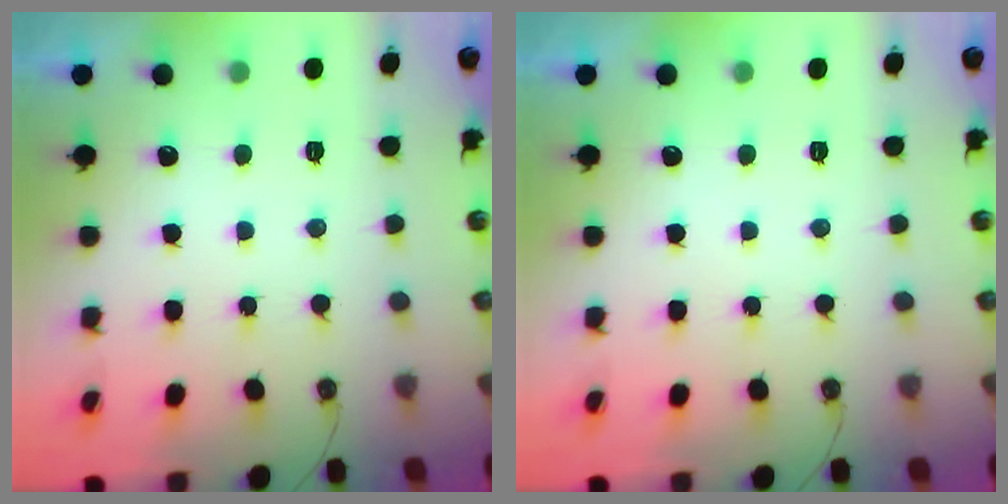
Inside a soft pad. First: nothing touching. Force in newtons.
{"total": 0.0}